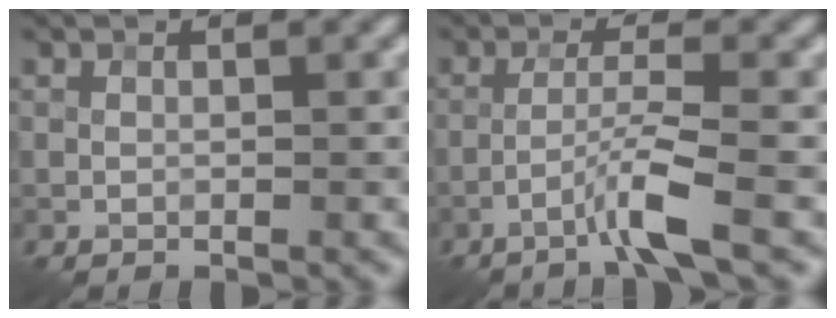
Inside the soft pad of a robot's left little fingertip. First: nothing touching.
{"total": 3.4, "force": [-1.9, -0.3, 2.8], "torque": [-0.054, 0.013, -0.049]}